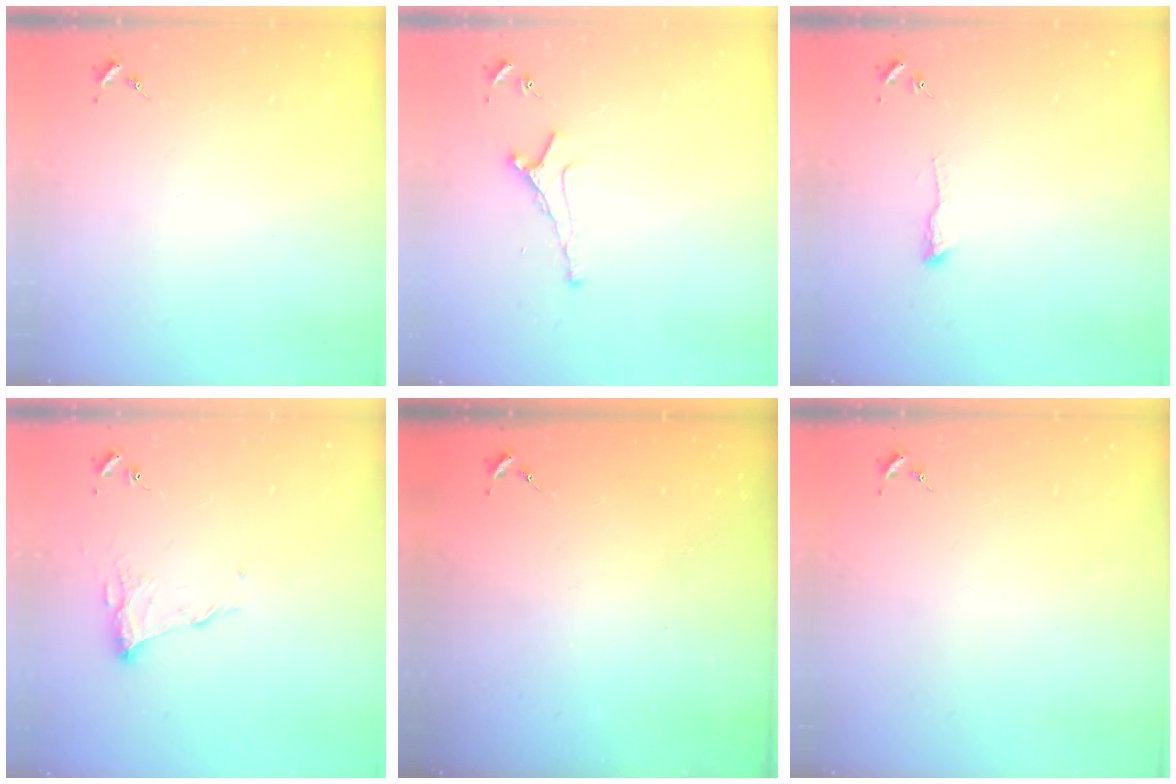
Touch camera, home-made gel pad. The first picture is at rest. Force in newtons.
{"total": 4.7, "press": 4.7, "slide": 0.8}
{"total": 4.8, "press": 4.7, "slide": 0.9}
{"total": 10.0, "press": 10.0, "slide": 0.3}
{"total": 0.0}
{"total": 0.0}